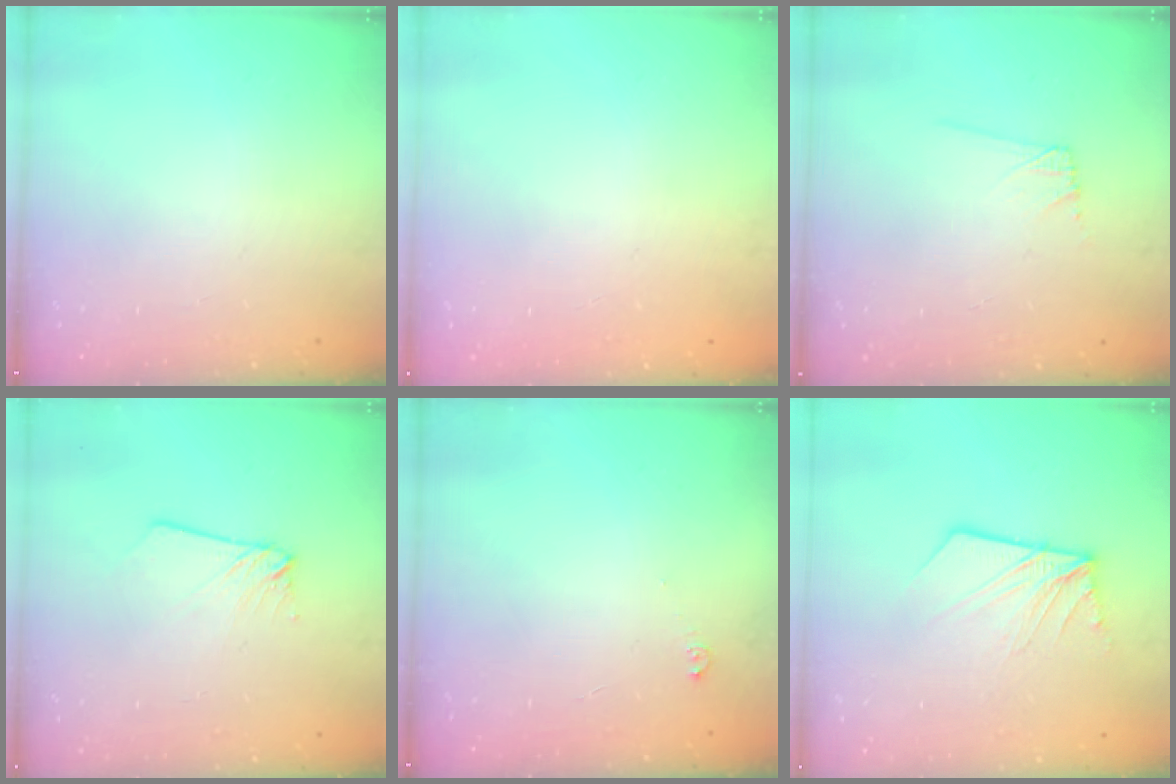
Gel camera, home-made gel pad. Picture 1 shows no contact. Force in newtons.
{"total": 0.0}
{"total": 5.4, "press": 5.4, "slide": 0.6}
{"total": 2.6, "press": 2.6, "slide": 0.3}
{"total": 3.0, "press": 3.0, "slide": 0.4}
{"total": 9.9, "press": 9.8, "slide": 1.2}